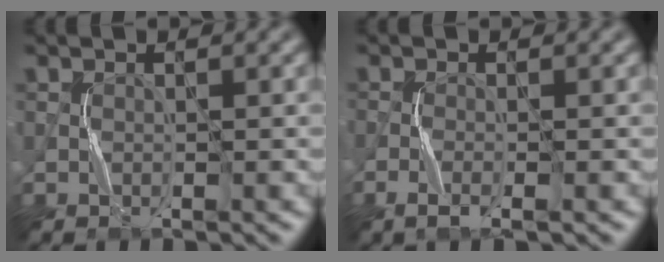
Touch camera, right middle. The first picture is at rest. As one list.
[{"total": 1.7, "force": [-0.9, 0.5, 1.3], "torque": [-0.033, -0.004, -0.023]}]